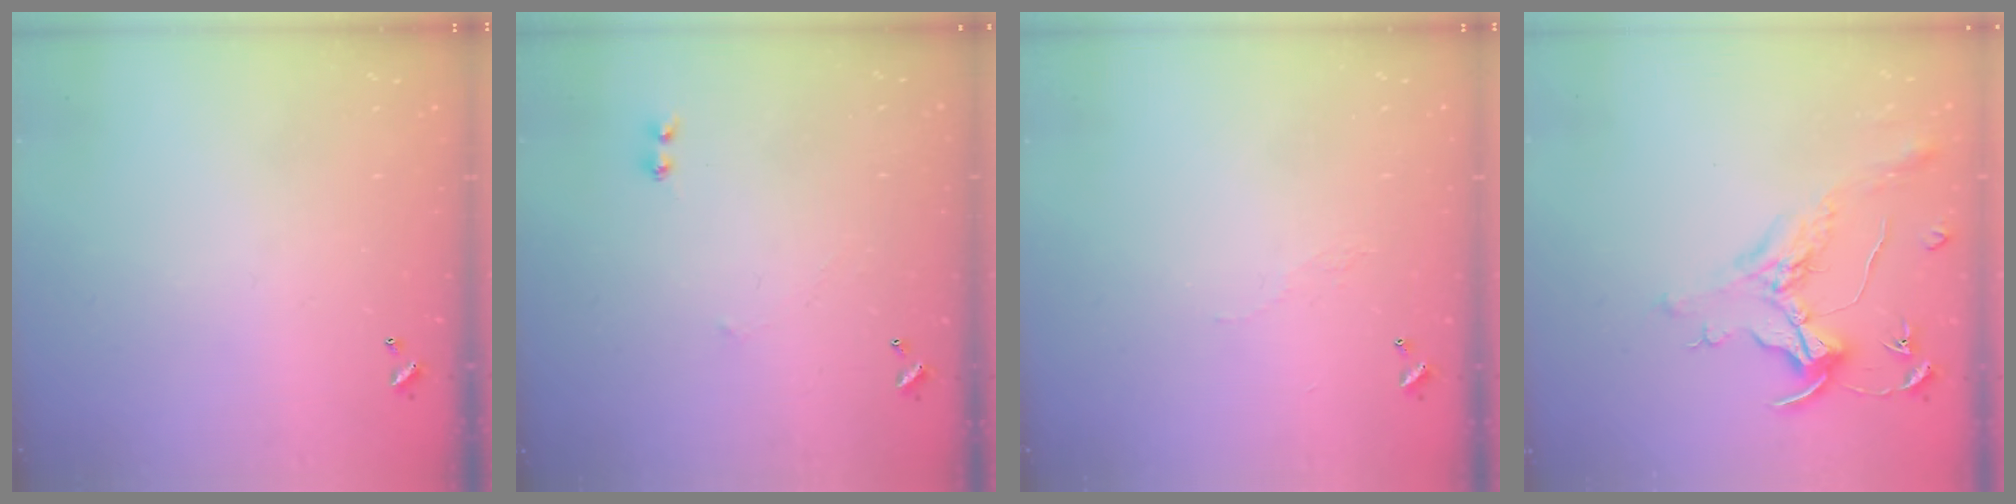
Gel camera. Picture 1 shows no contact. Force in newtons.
{"total": 2.9, "press": 2.9, "slide": 0.4}
{"total": 2.9, "press": 2.9, "slide": 0.5}
{"total": 1.5, "press": 1.3, "slide": 0.7}